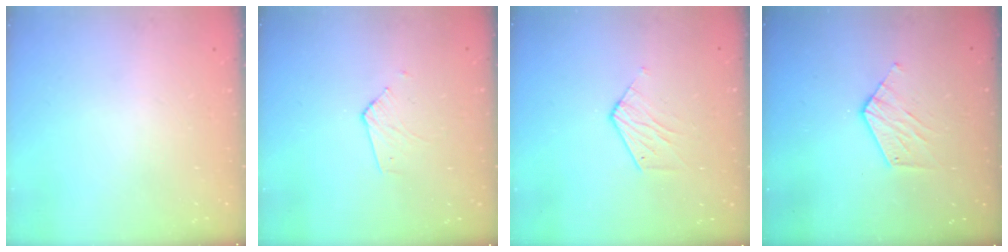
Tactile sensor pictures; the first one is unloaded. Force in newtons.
{"total": 2.9, "press": 2.9, "slide": 0.2}
{"total": 5.9, "press": 5.9, "slide": 0.5}
{"total": 7.1, "press": 7.1, "slide": 0.3}